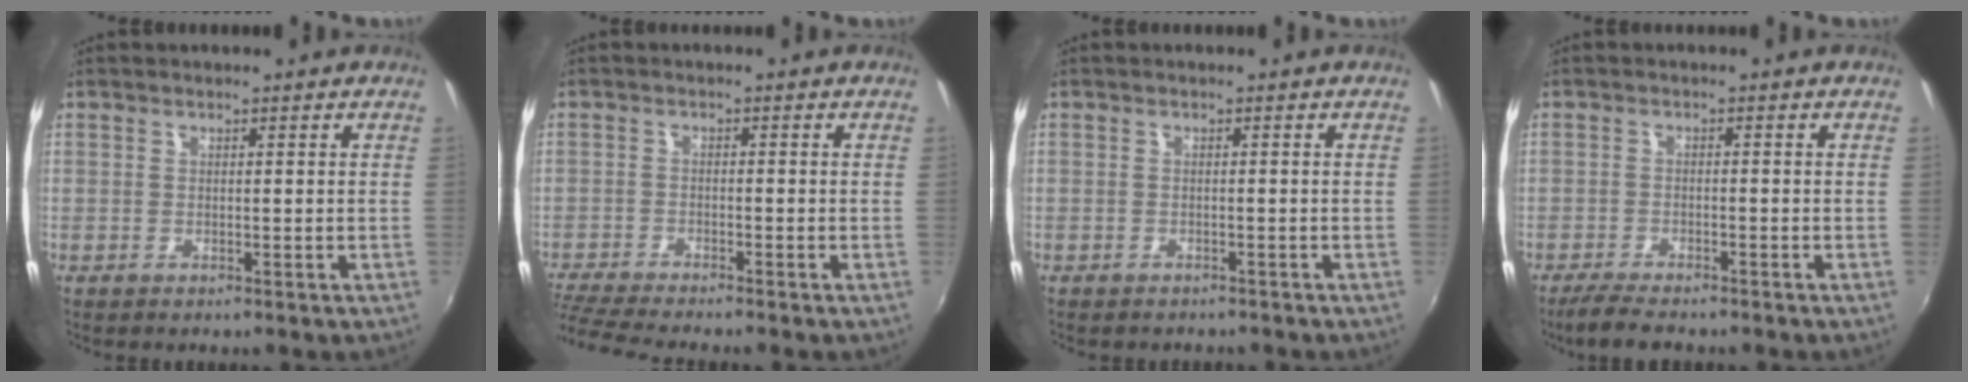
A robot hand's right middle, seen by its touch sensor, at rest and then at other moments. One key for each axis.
{"total": 7.8, "fx": -7.2, "fy": -0.2, "fz": 3.1, "tx": -0.089, "ty": -0.029, "tz": -0.128}
{"total": 2.2, "fx": -2.0, "fy": 0.8, "fz": 0.6, "tx": -0.016, "ty": -0.013, "tz": -0.026}
{"total": 5.5, "fx": -4.6, "fy": 1.1, "fz": 2.7, "tx": -0.071, "ty": -0.017, "tz": -0.082}